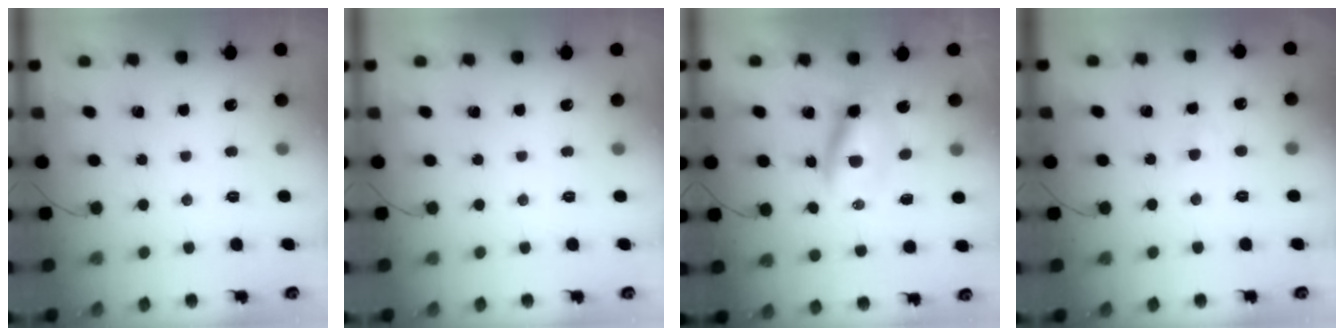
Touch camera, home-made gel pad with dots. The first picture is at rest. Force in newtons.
{"total": 0.0}
{"total": 7.3, "press": 7.1, "slide": 1.6}
{"total": 1.8, "press": 1.6, "slide": 0.8}